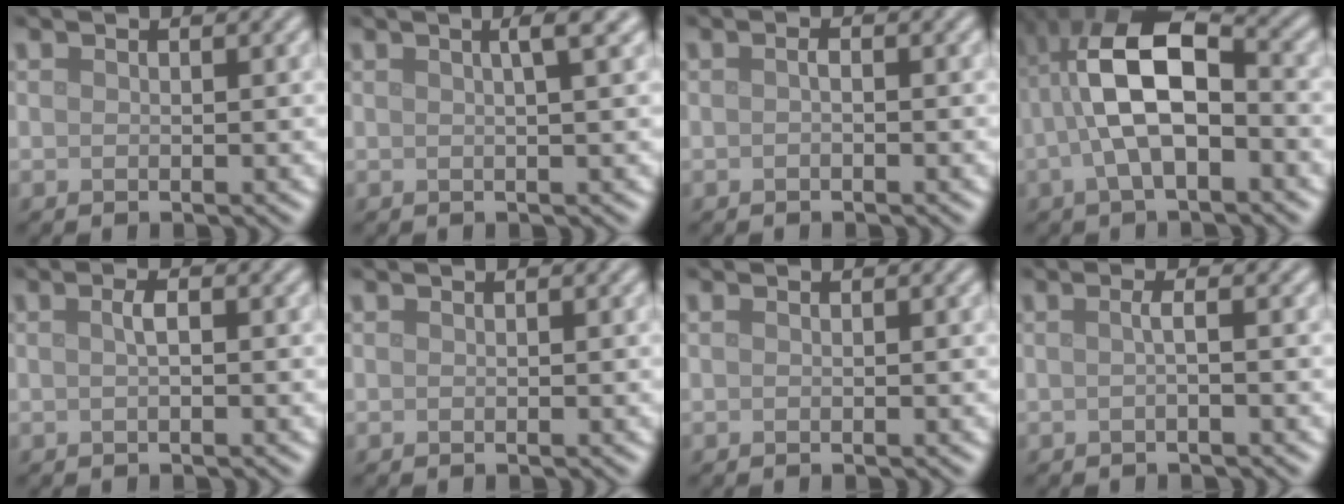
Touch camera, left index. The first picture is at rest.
{"total": 3.0, "force": [1.3, 0.9, 2.6], "torque": [-0.022, 0.012, -0.001]}
{"total": 0.6, "force": [-0.1, 0.1, 0.5], "torque": [-0.012, 0.001, -0.004]}
{"total": 8.5, "force": [-0.9, 3.8, 7.6], "torque": [-0.153, 0.024, -0.022]}
{"total": 1.1, "force": [0.1, 0.2, 1.1], "torque": [-0.022, 0.005, 0.002]}
{"total": 0.0}
{"total": 0.0}
{"total": 1.3, "force": [0.0, 0.3, 1.2], "torque": [-0.016, 0.001, -0.006]}